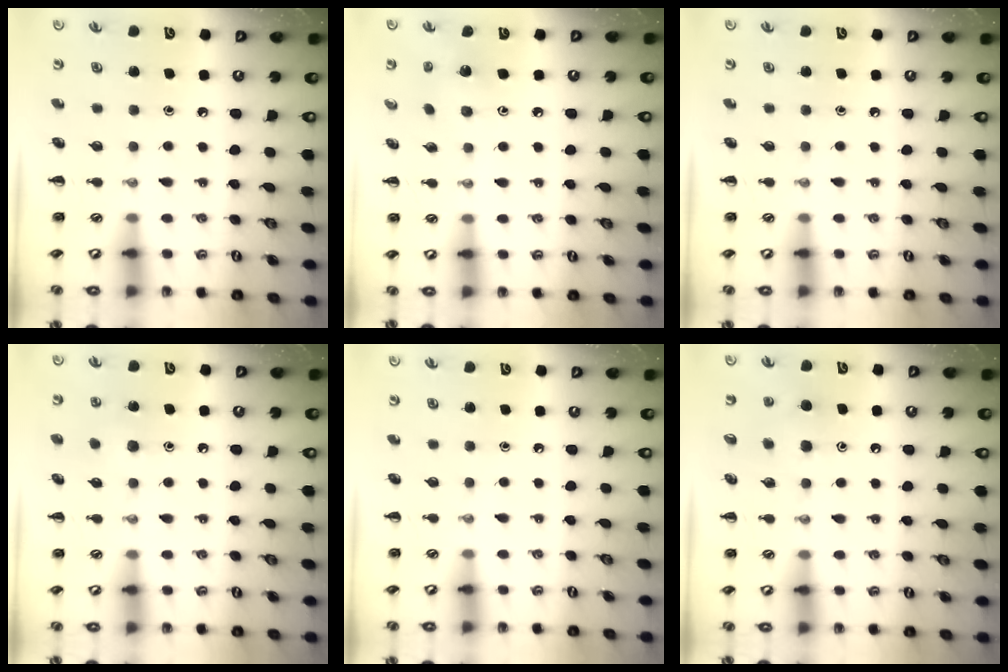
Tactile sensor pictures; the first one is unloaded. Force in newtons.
{"total": 2.2, "press": 2.1, "slide": 0.7}
{"total": 0.0}
{"total": 7.1, "press": 6.7, "slide": 2.4}
{"total": 0.0}
{"total": 5.2, "press": 5.0, "slide": 1.4}